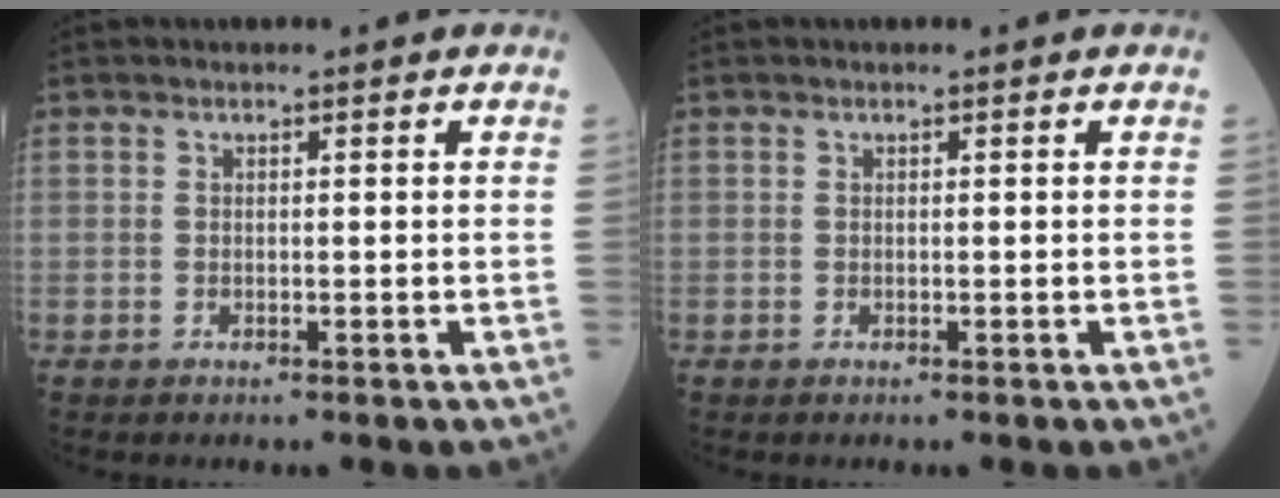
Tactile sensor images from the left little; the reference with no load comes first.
{"total": 0.0}